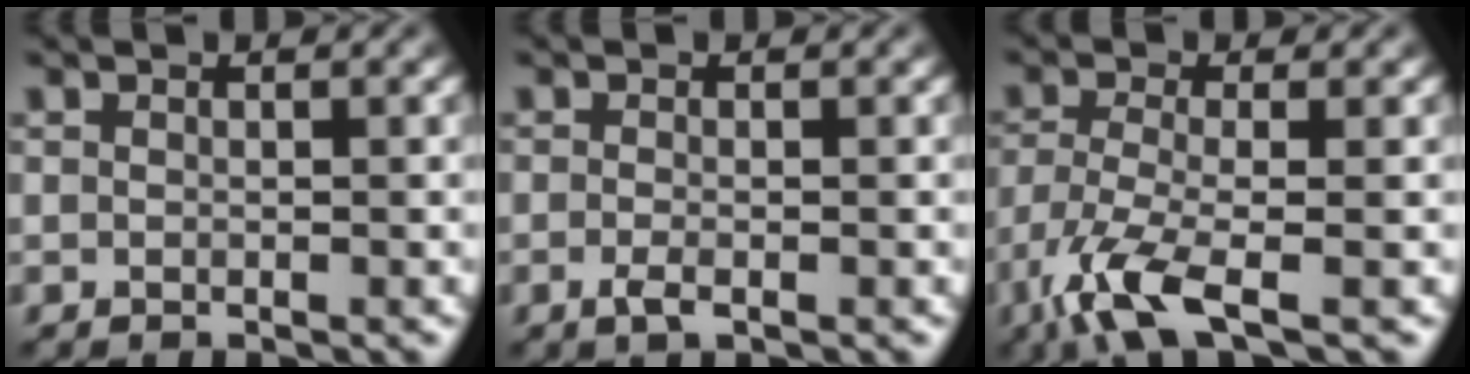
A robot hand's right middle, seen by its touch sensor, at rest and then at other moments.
{"total": 1.3, "force": [-0.6, 0.4, 1.1], "torque": [-0.025, -0.004, -0.014]}
{"total": 5.6, "force": [-3.4, 1.4, 4.3], "torque": [-0.097, -0.012, -0.075]}